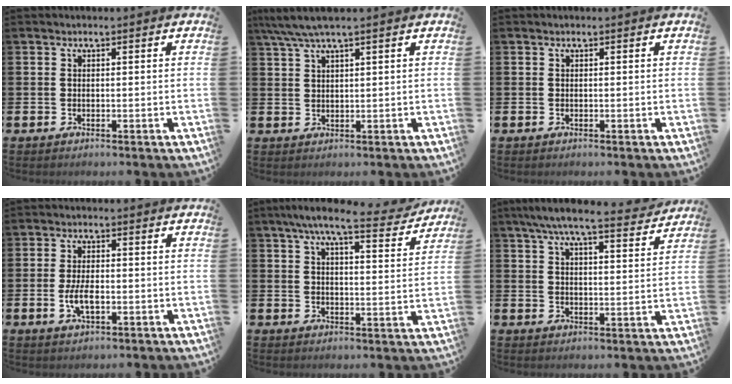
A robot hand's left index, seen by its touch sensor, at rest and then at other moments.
{"total": 3.8, "force": [2.9, 0.2, 2.4], "torque": [-0.053, -0.003, 0.053]}
{"total": 0.0}
{"total": 4.0, "force": [-0.9, 1.8, 3.4], "torque": [-0.060, -0.002, -0.018]}
{"total": 7.7, "force": [6.7, 1.0, 3.7], "torque": [-0.075, -0.030, 0.114]}
{"total": 7.3, "force": [6.7, 0.7, 2.9], "torque": [-0.067, -0.033, 0.117]}